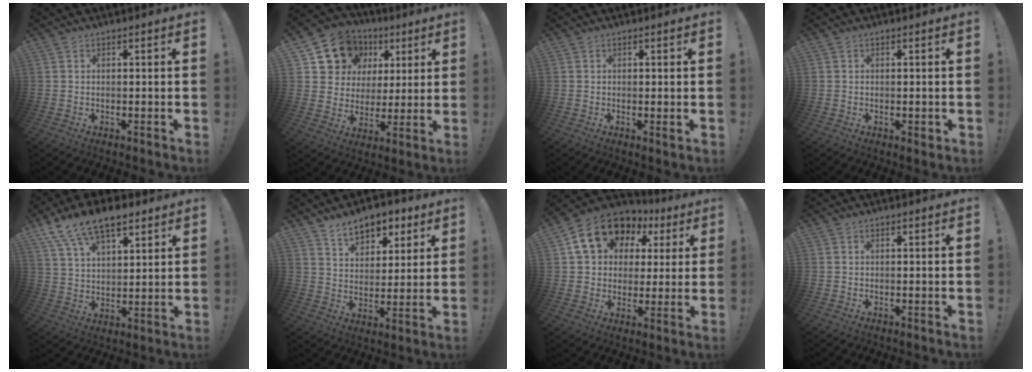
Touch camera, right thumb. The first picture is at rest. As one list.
[{"total": 12.6, "force": [6.1, 10.5, 3.3], "torque": [-0.053, -0.033, 0.130]}, {"total": 1.1, "force": [0.3, 0.2, 1.0], "torque": [-0.005, -0.006, 0.002]}, {"total": 1.2, "force": [-0.1, 0.5, 1.1], "torque": [-0.018, 0.001, -0.001]}, {"total": 12.9, "force": [8.8, 6.1, 7.2], "torque": [-0.131, -0.044, 0.164]}, {"total": 10.2, "force": [6.8, 6.2, 4.4], "torque": [-0.049, -0.042, 0.125]}, {"total": 17.2, "force": [8.1, 12.6, 8.5], "torque": [-0.134, -0.031, 0.160]}, {"total": 0.0}]